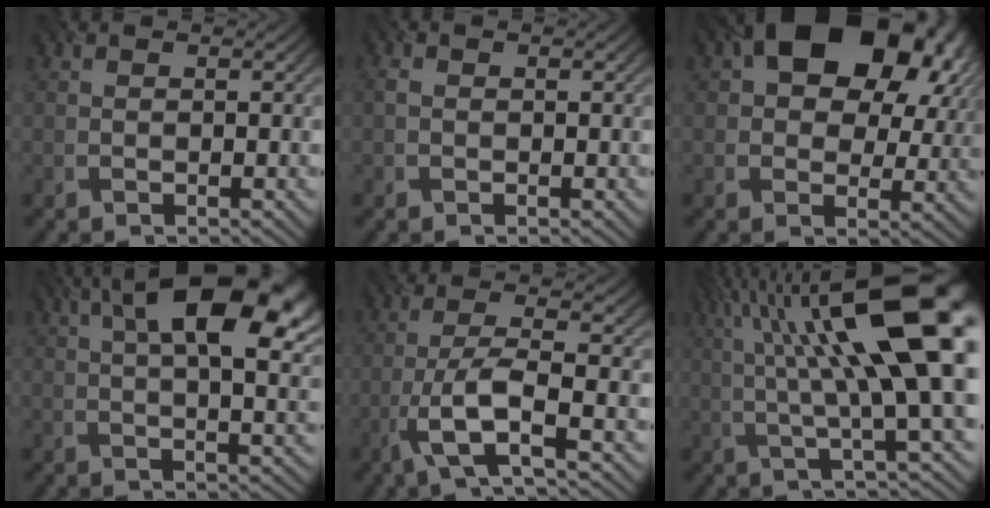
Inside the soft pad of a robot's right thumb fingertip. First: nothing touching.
{"total": 1.1, "force": [-0.1, 0.9, 0.7], "torque": [-0.017, 0.002, -0.006]}
{"total": 17.6, "force": [7.3, 11.4, 11.2], "torque": [-0.157, 0.030, 0.114]}
{"total": 15.8, "force": [6.1, 6.3, 13.1], "torque": [-0.193, 0.029, 0.076]}
{"total": 7.2, "force": [-3.4, 1.4, 6.2], "torque": [-0.127, 0.004, -0.081]}
{"total": 18.6, "force": [5.0, 4.7, 17.3], "torque": [-0.288, 0.030, 0.096]}